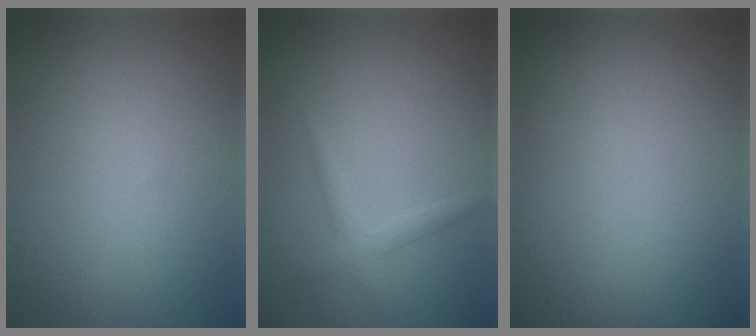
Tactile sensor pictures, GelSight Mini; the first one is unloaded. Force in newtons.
{"total": 1.5, "press": 1.5, "slide": 0.0}
{"total": 0.0}